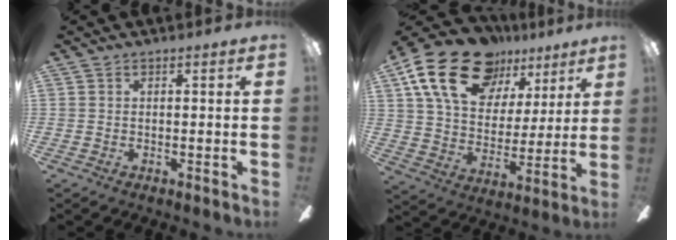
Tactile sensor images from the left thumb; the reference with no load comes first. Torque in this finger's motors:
{"motor_torque": [0.48, 0.62, 1.57, -1.20, 0.43]}